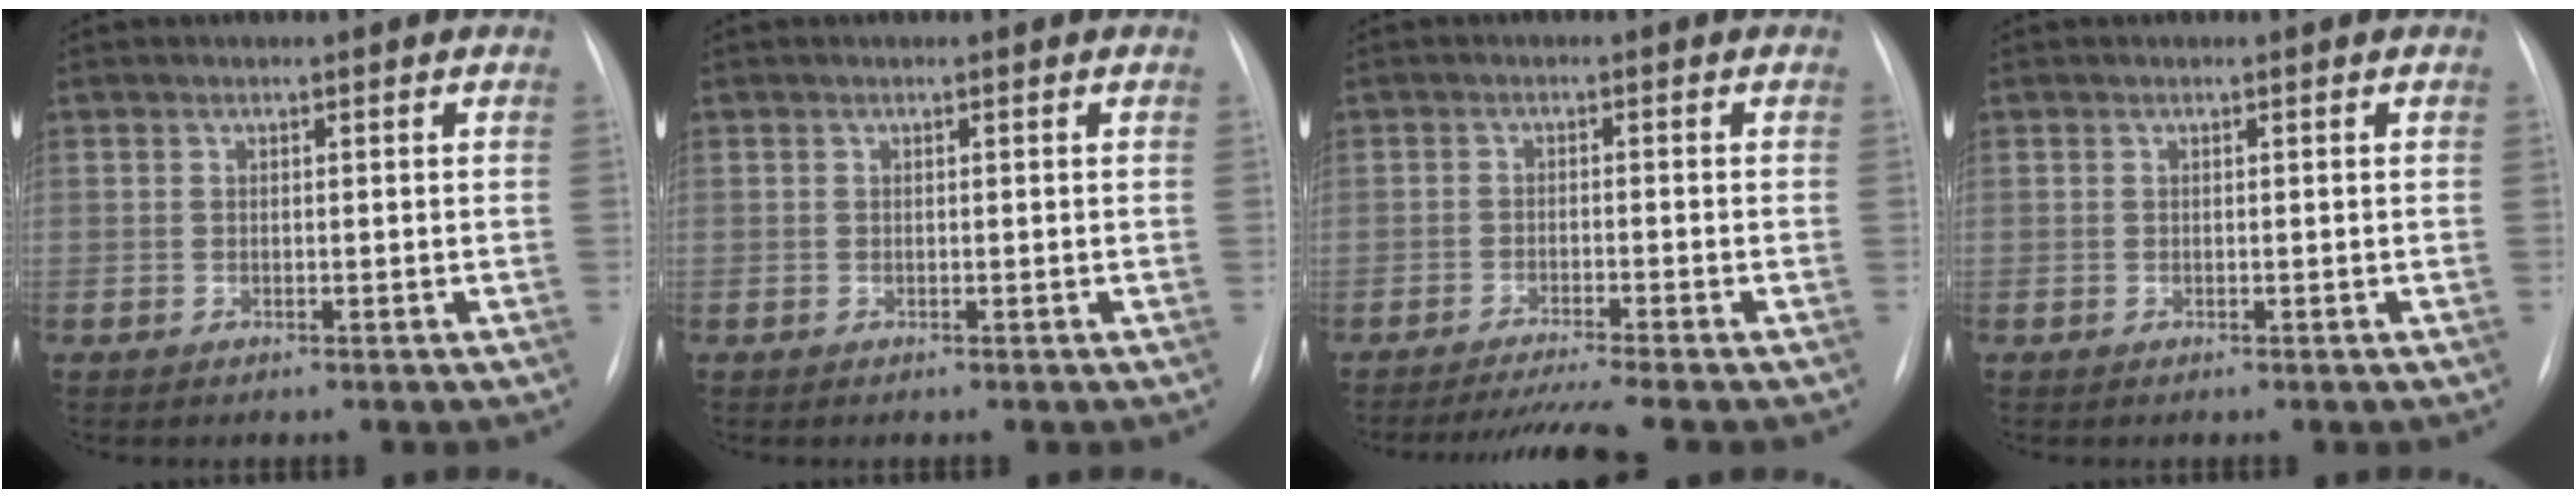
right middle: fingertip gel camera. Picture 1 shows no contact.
{"total": 0.0}
{"total": 6.2, "force": [-5.4, -1.8, 2.6], "torque": [-0.039, -0.019, -0.086]}
{"total": 0.0}